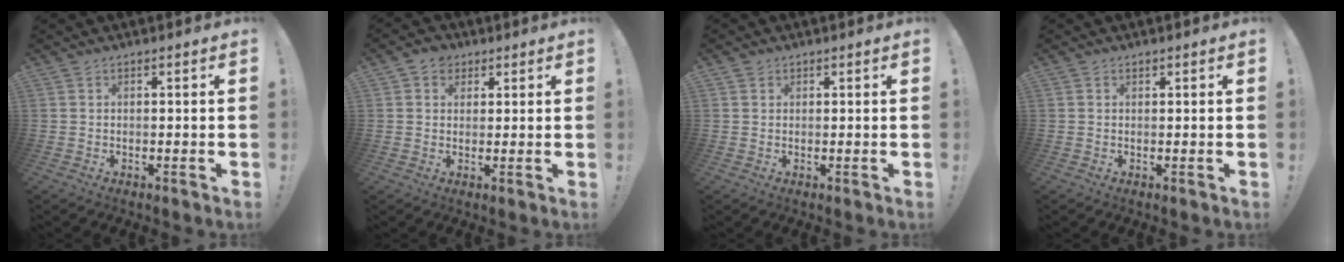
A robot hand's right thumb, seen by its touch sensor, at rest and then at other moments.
{"total": 4.0, "force": [1.7, 3.5, 1.1], "torque": [-0.018, 0.000, 0.031]}
{"total": 1.2, "force": [0.7, 0.9, 0.0], "torque": [0.003, -0.001, 0.013]}
{"total": 0.6, "force": [0.5, 0.3, 0.1], "torque": [0.000, -0.002, 0.010]}